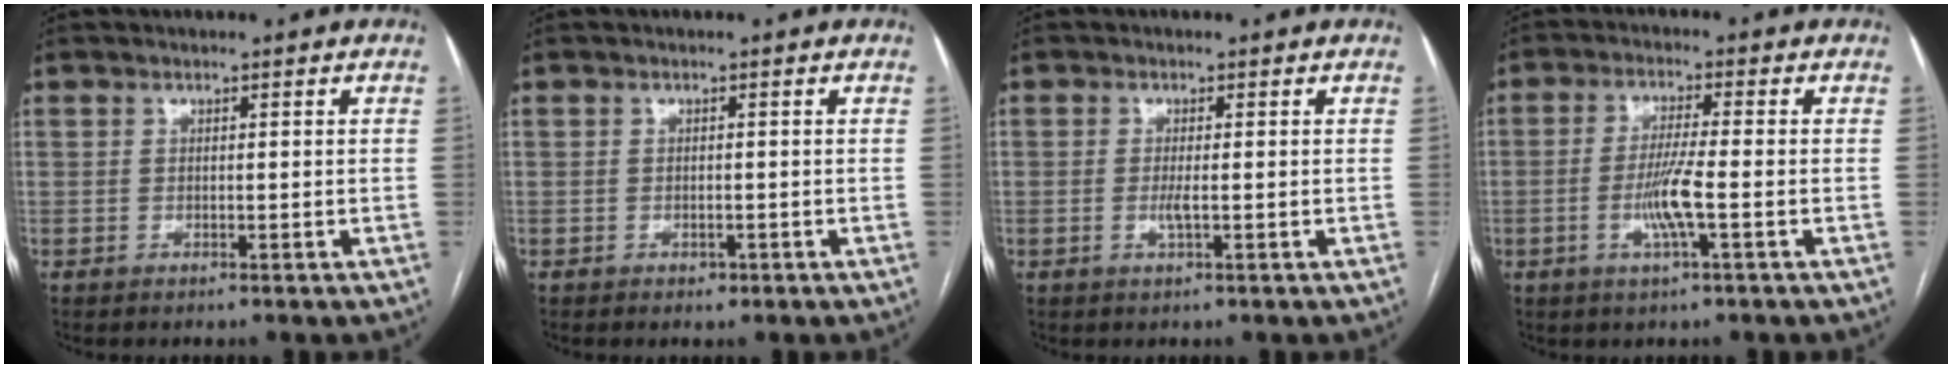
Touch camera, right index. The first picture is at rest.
{"total": 1.0, "force": [-0.6, 0.7, 0.5], "torque": [-0.009, 0.001, -0.005]}
{"total": 1.6, "force": [-0.3, 0.1, 1.6], "torque": [-0.034, -0.003, -0.006]}
{"total": 5.9, "force": [-1.7, -0.1, 5.6], "torque": [-0.115, -0.006, -0.032]}